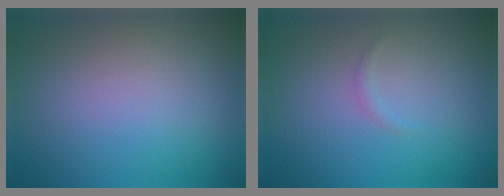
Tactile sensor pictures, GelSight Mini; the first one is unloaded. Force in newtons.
{"total": 0.6, "press": 0.6, "slide": 0.1}